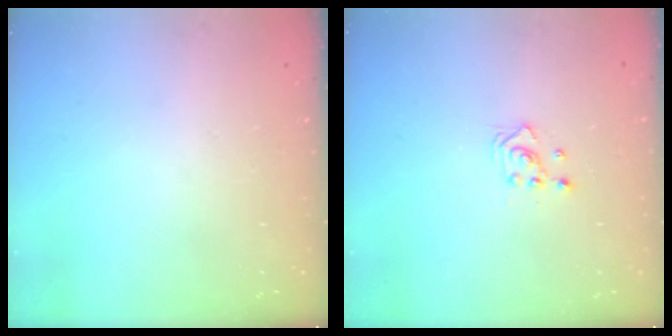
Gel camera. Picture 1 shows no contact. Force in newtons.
{"total": 2.3, "press": 2.3, "slide": 0.3}